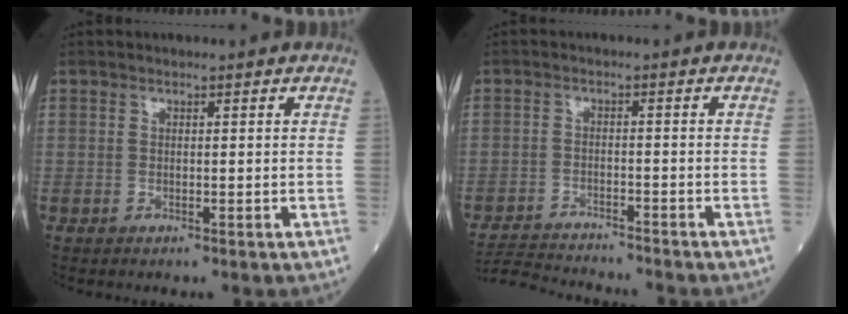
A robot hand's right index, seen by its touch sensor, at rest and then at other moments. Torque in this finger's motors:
{"motor_torque": [-0.55, -0.13, -0.14, -0.06]}